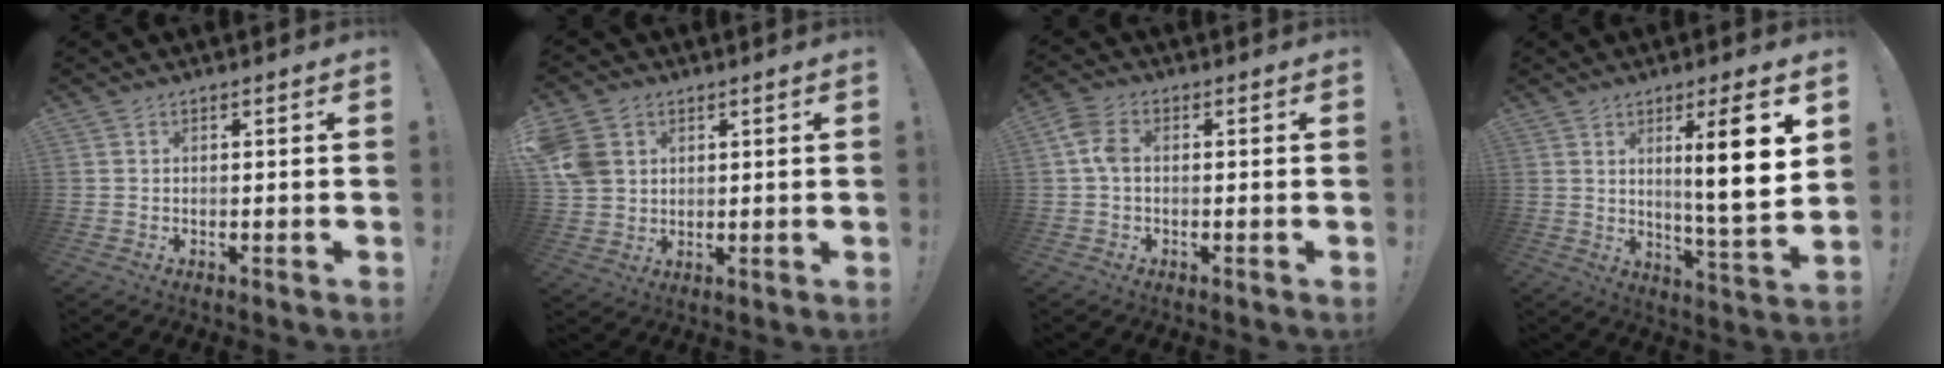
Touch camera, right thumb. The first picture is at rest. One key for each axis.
{"total": 8.2, "fx": 3.0, "fy": 6.8, "fz": 3.4, "tx": -0.067, "ty": -0.004, "tz": 0.064}
{"total": 5.2, "fx": 0.2, "fy": 3.3, "fz": 4.0, "tx": -0.079, "ty": 0.008, "tz": 0.003}
{"total": 14.3, "fx": 4.3, "fy": 1.1, "fz": 13.6, "tx": -0.201, "ty": -0.022, "tz": 0.052}